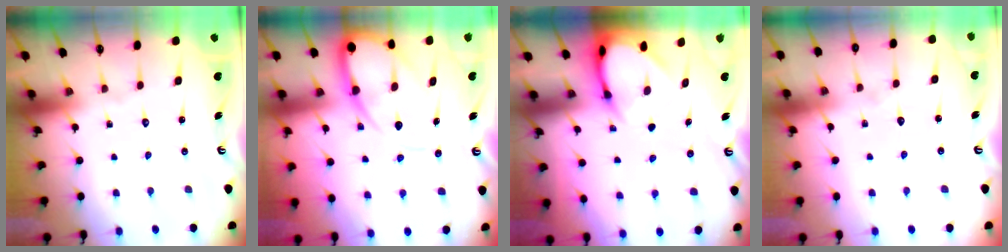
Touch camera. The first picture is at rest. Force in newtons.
{"total": 10.4, "press": 10.4, "slide": 1.1}
{"total": 3.7, "press": 3.7, "slide": 0.1}
{"total": 4.3, "press": 4.3, "slide": 0.3}